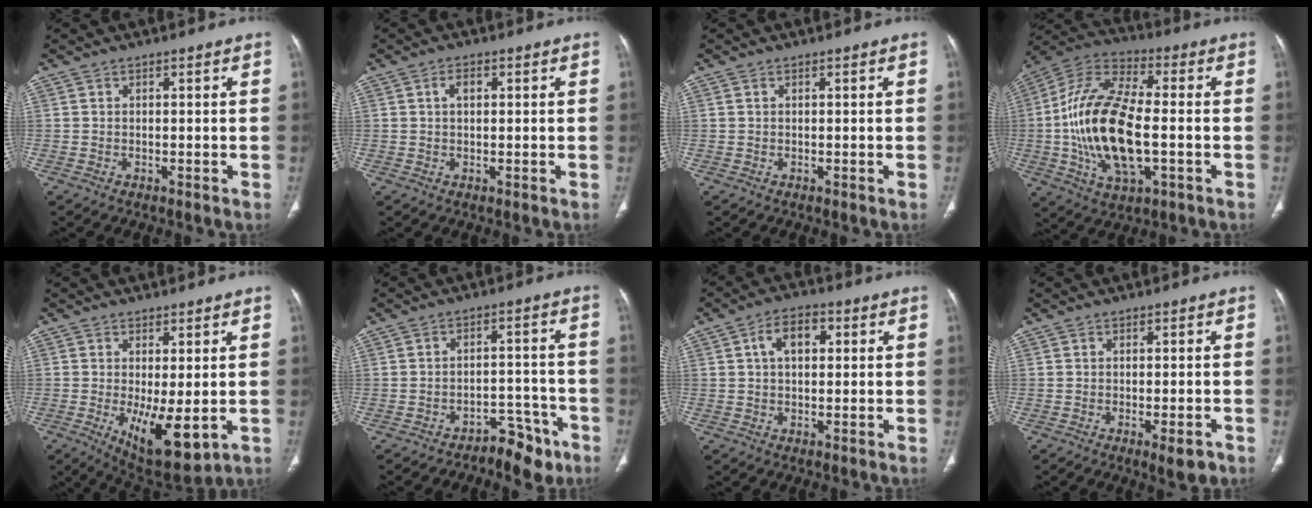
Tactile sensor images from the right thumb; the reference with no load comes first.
{"total": 2.3, "force": [0.6, 1.4, 1.8], "torque": [-0.031, 0.006, 0.011]}
{"total": 0.0}
{"total": 21.0, "force": [-2.4, 9.4, 18.6], "torque": [-0.373, 0.017, -0.042]}
{"total": 10.6, "force": [-1.9, 3.9, 9.7], "torque": [-0.150, -0.030, -0.013]}
{"total": 6.3, "force": [-4.7, 3.4, 2.6], "torque": [-0.009, 0.058, -0.067]}
{"total": 6.4, "force": [1.6, 3.9, 4.8], "torque": [-0.073, 0.012, 0.023]}
{"total": 3.9, "force": [-1.8, 1.1, 3.2], "torque": [-0.041, -0.004, -0.019]}